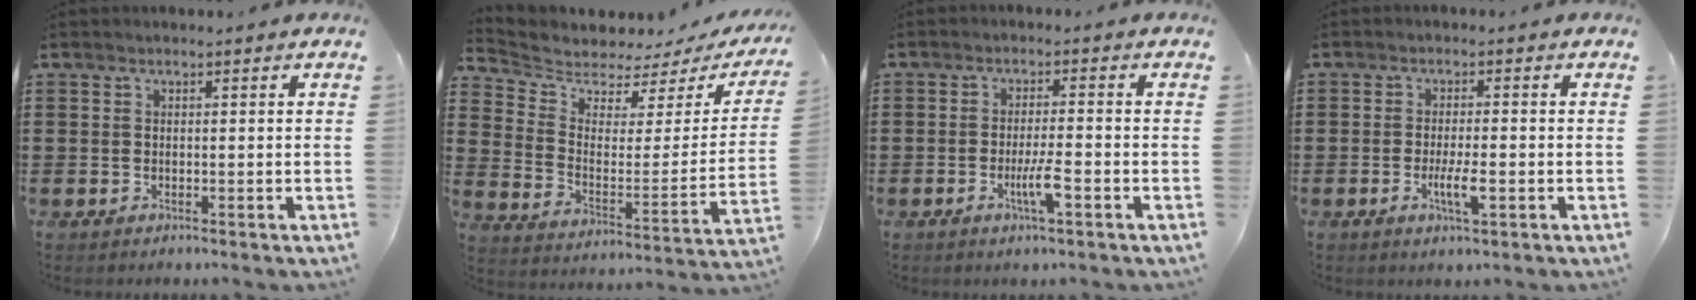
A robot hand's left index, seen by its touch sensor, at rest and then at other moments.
{"total": 4.4, "force": [4.0, 1.7, 0.6], "torque": [-0.044, -0.033, 0.065]}
{"total": 4.4, "force": [-1.8, 0.5, 4.0], "torque": [-0.074, -0.003, -0.033]}
{"total": 3.9, "force": [-1.1, 0.8, 3.7], "torque": [-0.068, -0.001, -0.021]}